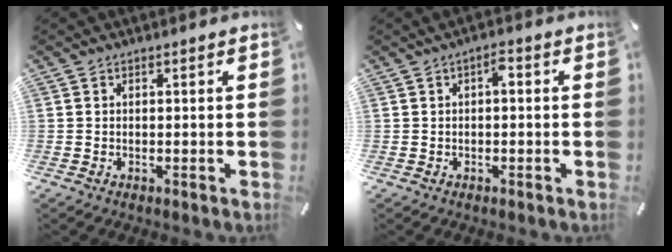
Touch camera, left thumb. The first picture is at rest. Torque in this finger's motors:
{"motor_torque": [0.40, 0.48, 0.13, -0.24, 0.10]}